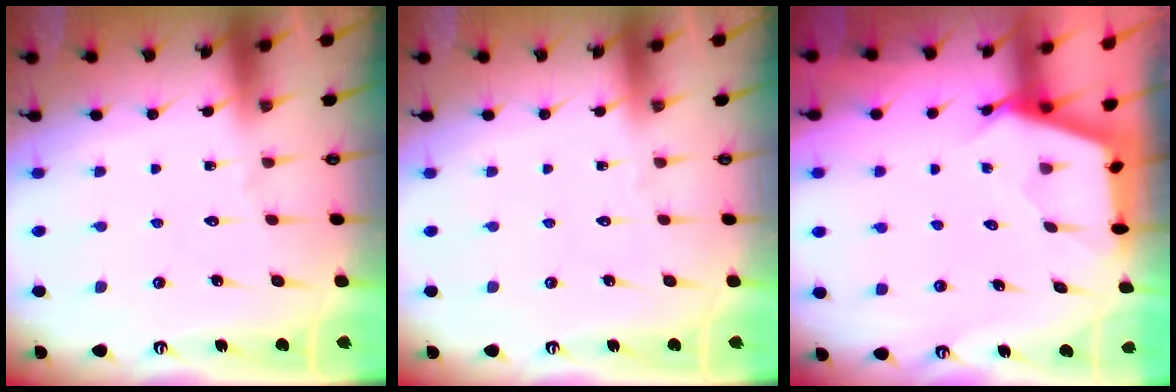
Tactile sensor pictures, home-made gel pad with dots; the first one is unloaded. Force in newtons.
{"total": 0.0}
{"total": 2.7, "press": 2.7, "slide": 0.3}